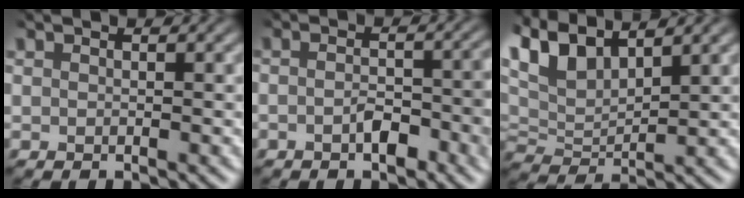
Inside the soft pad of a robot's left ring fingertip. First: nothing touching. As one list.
[{"total": 2.5, "force": [-1.1, 1.0, 2.0], "torque": [-0.034, 0.002, -0.013]}, {"total": 5.6, "force": [3.7, 2.0, 3.7], "torque": [-0.094, 0.010, 0.072]}]